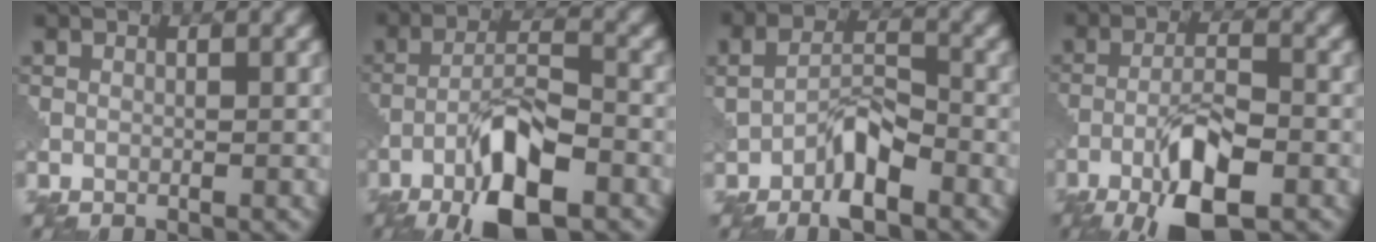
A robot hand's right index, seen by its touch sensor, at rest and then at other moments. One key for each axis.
{"total": 8.3, "fx": -4.5, "fy": 2.4, "fz": 6.5, "tx": -0.114, "ty": 0.010, "tz": -0.085}
{"total": 4.7, "fx": -2.2, "fy": 2.1, "fz": 3.5, "tx": -0.056, "ty": 0.007, "tz": -0.041}
{"total": 7.4, "fx": -4.0, "fy": 2.1, "fz": 5.9, "tx": -0.107, "ty": 0.003, "tz": -0.075}